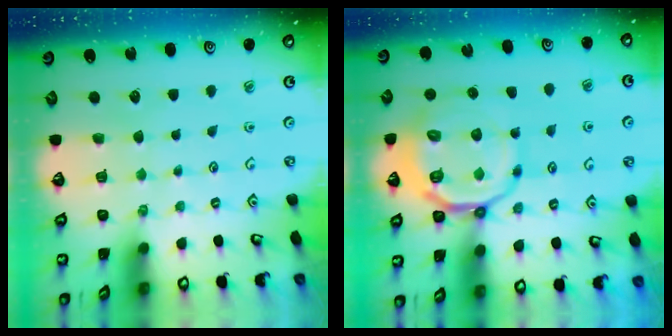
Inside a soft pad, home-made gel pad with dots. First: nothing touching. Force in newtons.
{"total": 11.9, "press": 11.6, "slide": 2.8}